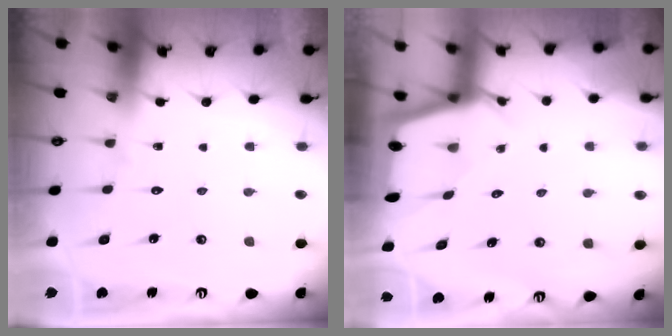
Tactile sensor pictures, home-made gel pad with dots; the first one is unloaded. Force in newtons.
{"total": 2.1, "press": 2.1, "slide": 0.1}